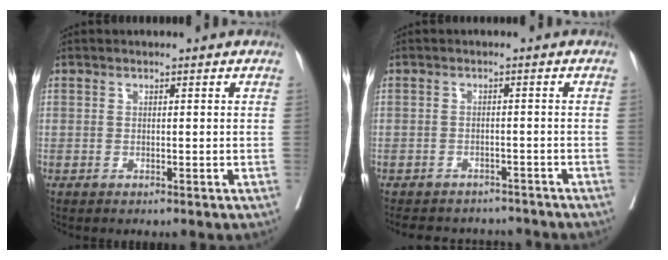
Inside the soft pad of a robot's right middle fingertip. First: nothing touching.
{"total": 9.1, "force": [-8.4, 3.2, 1.6], "torque": [-0.025, 0.010, -0.101]}